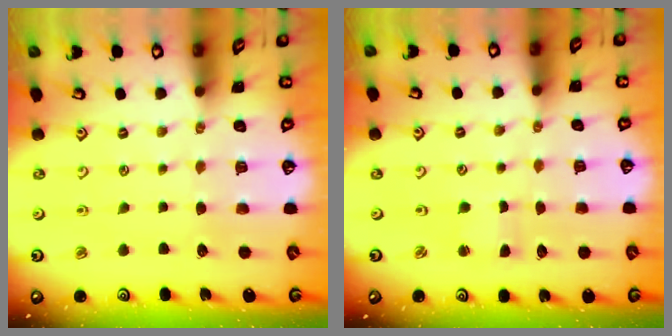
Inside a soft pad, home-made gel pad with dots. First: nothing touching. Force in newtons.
{"total": 2.3, "press": 2.3, "slide": 0.4}